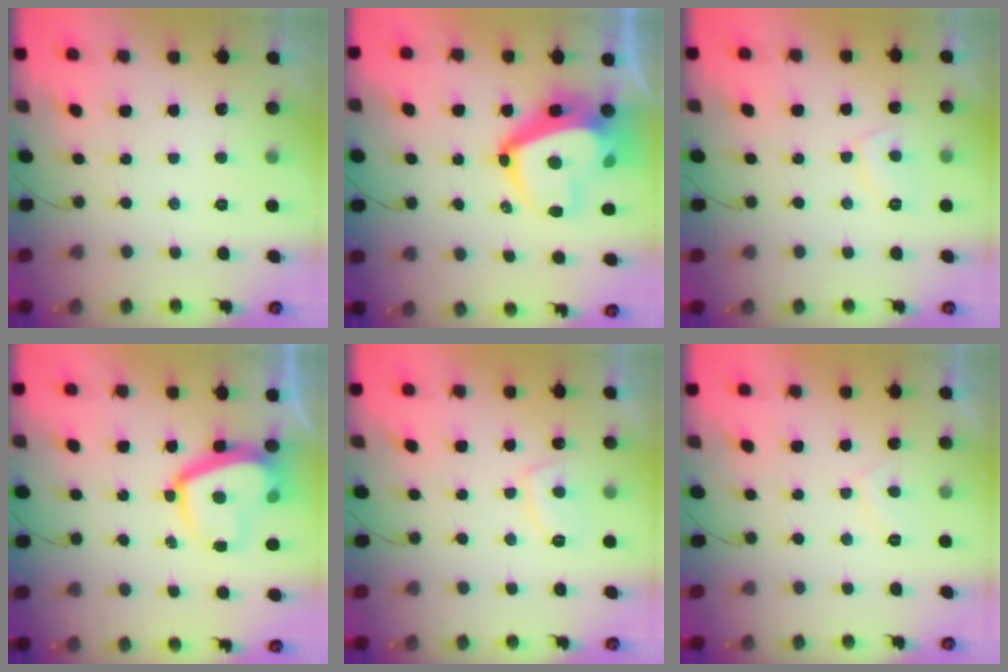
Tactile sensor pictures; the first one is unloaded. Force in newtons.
{"total": 15.6, "press": 15.5, "slide": 1.9}
{"total": 4.2, "press": 4.2, "slide": 0.6}
{"total": 12.0, "press": 11.9, "slide": 1.1}
{"total": 5.3, "press": 5.2, "slide": 0.9}
{"total": 2.8, "press": 2.7, "slide": 0.9}